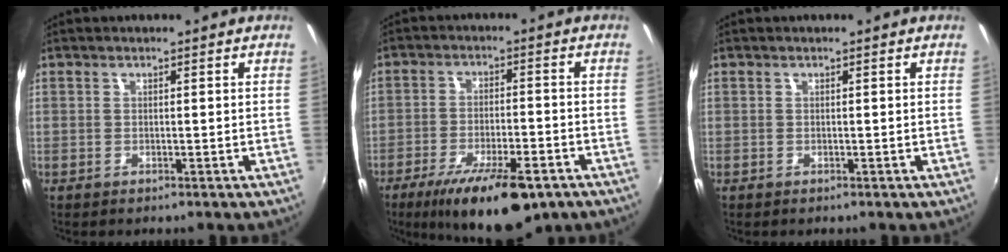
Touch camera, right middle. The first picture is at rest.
{"total": 16.0, "force": [-10.4, 4.7, 11.2], "torque": [-0.205, -0.036, -0.159]}
{"total": 0.0}